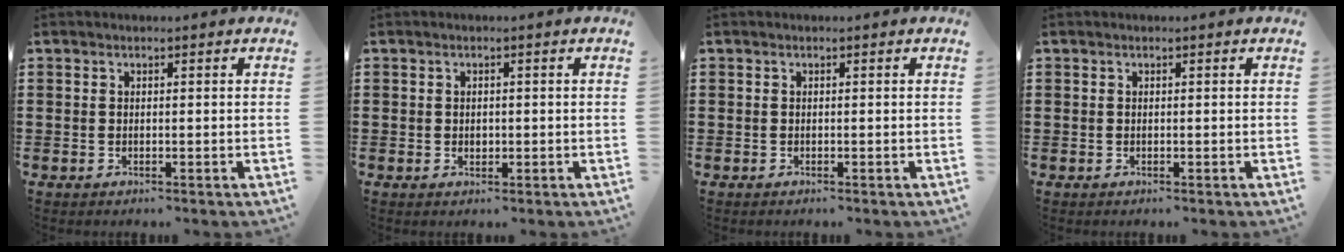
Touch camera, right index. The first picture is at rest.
{"total": 0.8, "force": [0.1, 0.7, 0.4], "torque": [-0.009, 0.005, 0.002]}
{"total": 0.0}
{"total": 0.0}